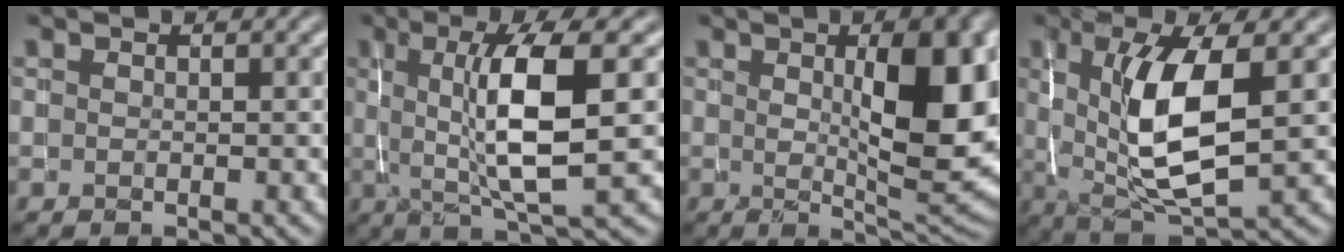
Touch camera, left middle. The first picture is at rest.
{"total": 7.9, "force": [0.6, 1.7, 7.7], "torque": [-0.126, -0.006, 0.015]}
{"total": 10.0, "force": [1.8, 2.9, 9.4], "torque": [-0.126, -0.006, 0.036]}
{"total": 8.4, "force": [0.7, 2.8, 7.9], "torque": [-0.147, -0.011, 0.016]}